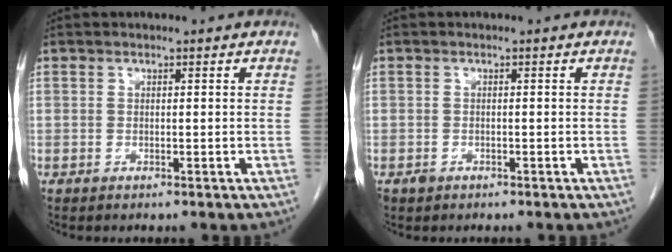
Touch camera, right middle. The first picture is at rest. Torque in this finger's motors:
{"motor_torque": [0.11, -0.09, 0.00, 0.00]}